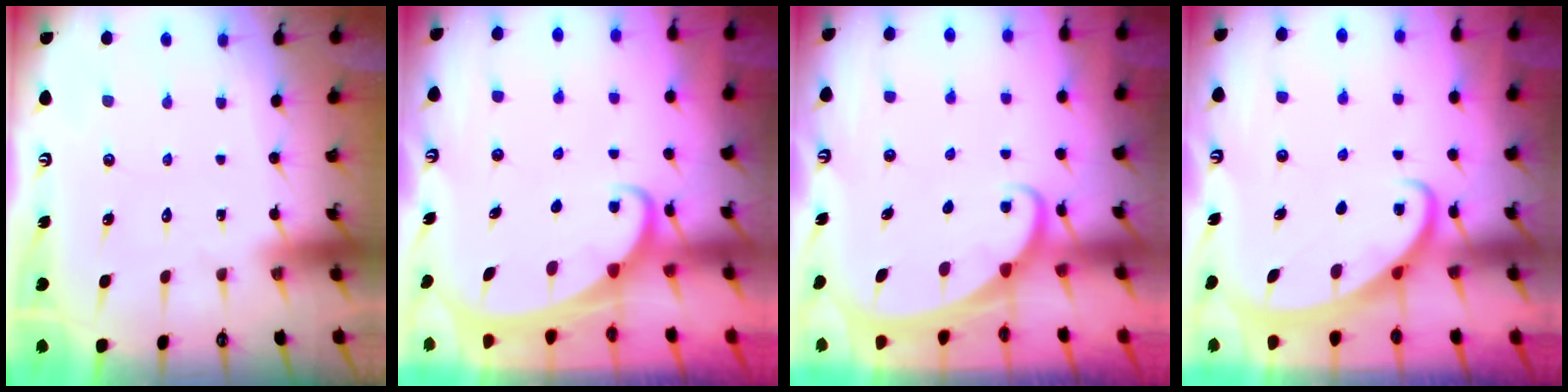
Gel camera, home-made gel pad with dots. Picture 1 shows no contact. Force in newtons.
{"total": 2.2, "press": 2.2, "slide": 0.3}
{"total": 2.0, "press": 2.0, "slide": 0.2}
{"total": 2.6, "press": 2.6, "slide": 0.4}